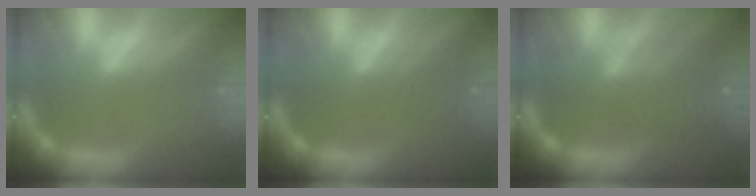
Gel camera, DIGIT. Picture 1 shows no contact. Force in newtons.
{"total": 2.0}
{"total": 5.1}